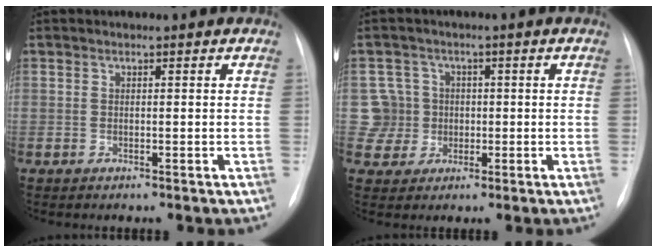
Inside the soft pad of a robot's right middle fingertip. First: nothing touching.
{"total": 5.3, "force": [-0.1, 5.3, -0.5], "torque": [0.019, 0.018, 0.004]}